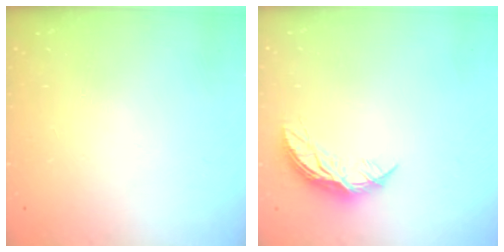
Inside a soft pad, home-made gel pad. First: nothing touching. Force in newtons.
{"total": 8.8, "press": 8.8, "slide": 0.5}